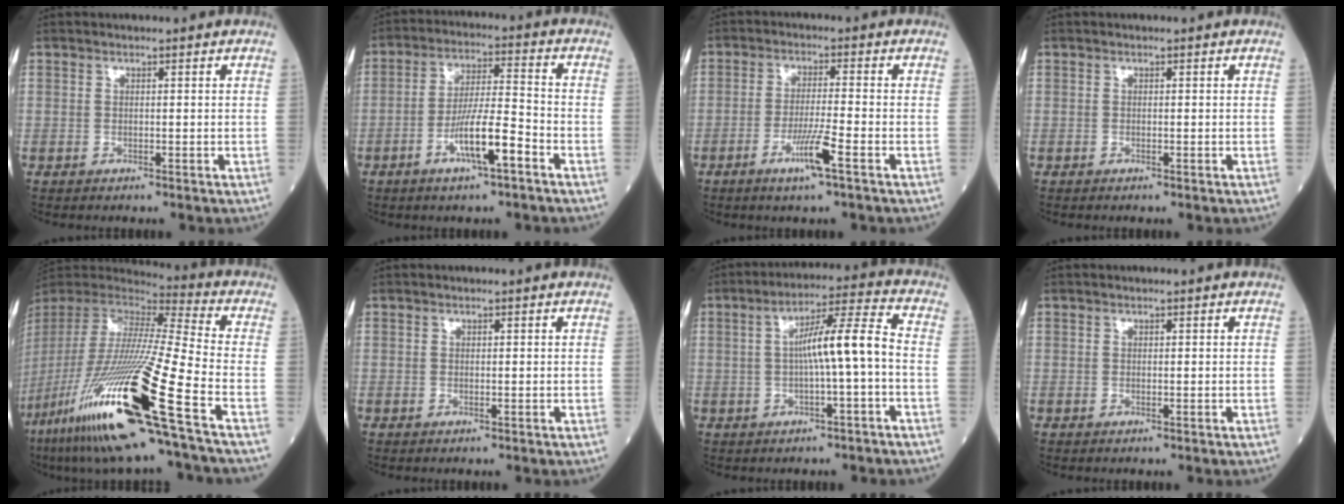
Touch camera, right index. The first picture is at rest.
{"total": 8.7, "force": [-4.2, 0.8, 7.6], "torque": [-0.142, 0.002, -0.075]}
{"total": 5.8, "force": [-2.9, -0.4, 5.0], "torque": [-0.095, -0.010, -0.057]}
{"total": 0.0}
{"total": 30.2, "force": [-14.8, 0.6, 26.3], "torque": [-0.544, -0.073, -0.282]}
{"total": 0.0}
{"total": 8.5, "force": [-0.6, 0.0, 8.5], "torque": [-0.140, 0.023, -0.013]}
{"total": 0.0}